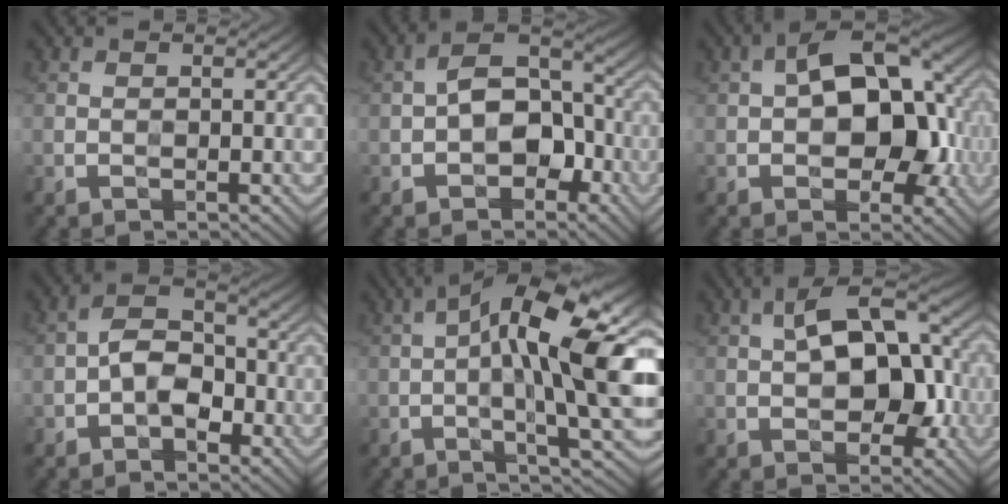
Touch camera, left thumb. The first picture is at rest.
{"total": 7.4, "force": [-2.1, 4.8, 5.3], "torque": [-0.073, 0.013, -0.047]}
{"total": 12.4, "force": [0.3, 7.1, 10.1], "torque": [-0.143, 0.019, -0.004]}
{"total": 5.4, "force": [-2.0, 3.3, 3.8], "torque": [-0.060, 0.014, -0.045]}
{"total": 14.4, "force": [0.3, 4.0, 13.8], "torque": [-0.225, 0.020, -0.003]}
{"total": 11.1, "force": [0.2, 5.9, 9.4], "torque": [-0.146, 0.020, -0.005]}